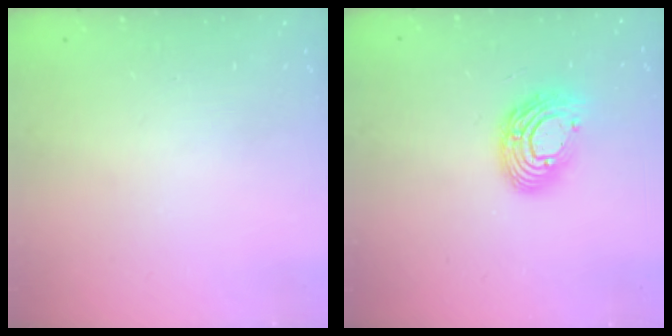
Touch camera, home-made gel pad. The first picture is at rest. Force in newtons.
{"total": 12.4, "press": 12.4, "slide": 1.0}